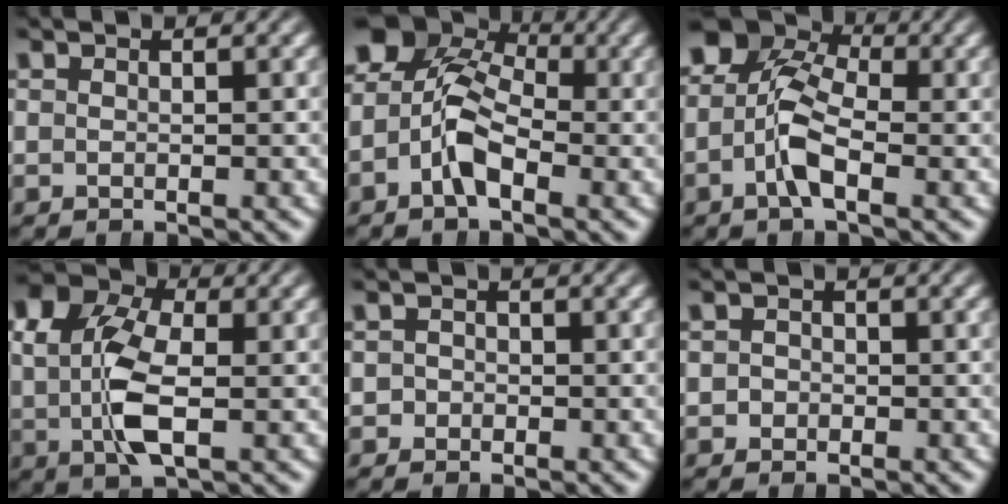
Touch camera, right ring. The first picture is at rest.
{"total": 8.0, "force": [0.3, 6.2, 5.0], "torque": [-0.093, -0.016, 0.001]}
{"total": 7.1, "force": [0.3, 5.0, 5.1], "torque": [-0.095, -0.011, -0.004]}
{"total": 7.8, "force": [1.2, 5.1, 5.8], "torque": [-0.119, -0.007, 0.016]}
{"total": 1.4, "force": [-0.8, 1.1, -0.2], "torque": [0.003, -0.010, -0.014]}
{"total": 1.1, "force": [-0.7, 0.8, -0.2], "torque": [0.003, -0.012, -0.011]}